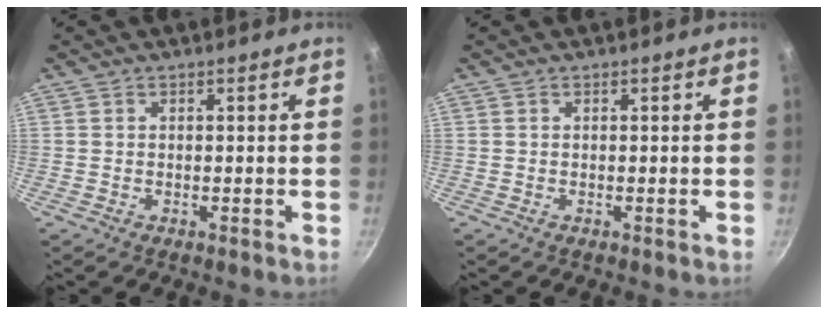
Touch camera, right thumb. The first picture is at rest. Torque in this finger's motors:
{"motor_torque": [0.00, 0.00, -0.02, 0.03, 0.00]}